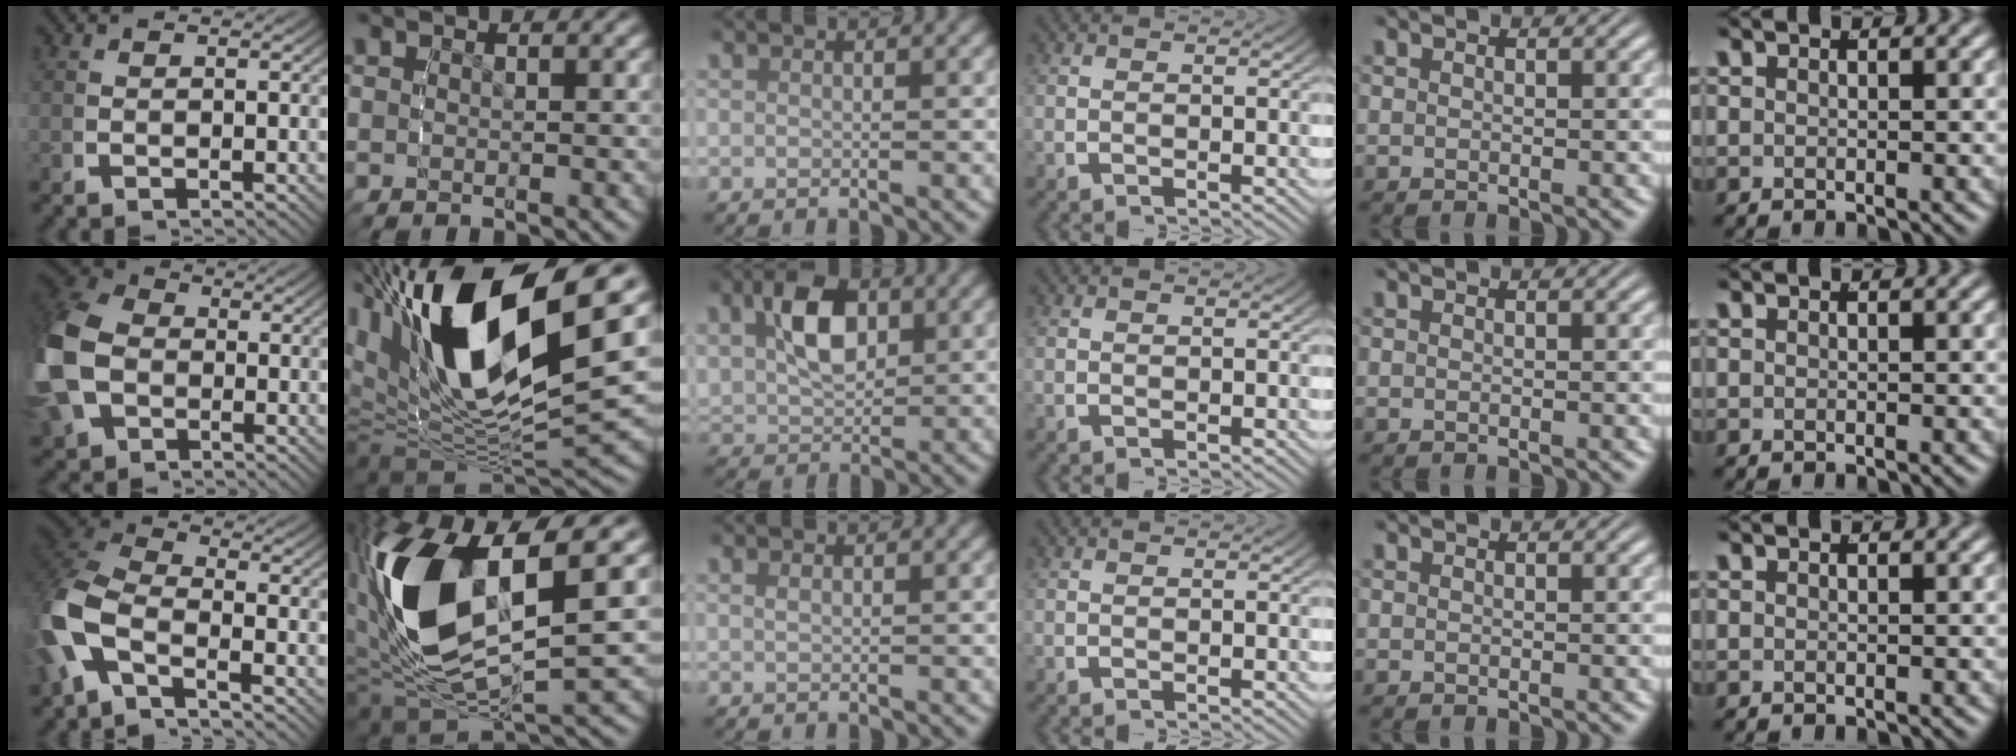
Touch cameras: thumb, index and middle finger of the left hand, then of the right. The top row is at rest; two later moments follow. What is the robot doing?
{"motion": "lift_and_place", "object": "pen"}